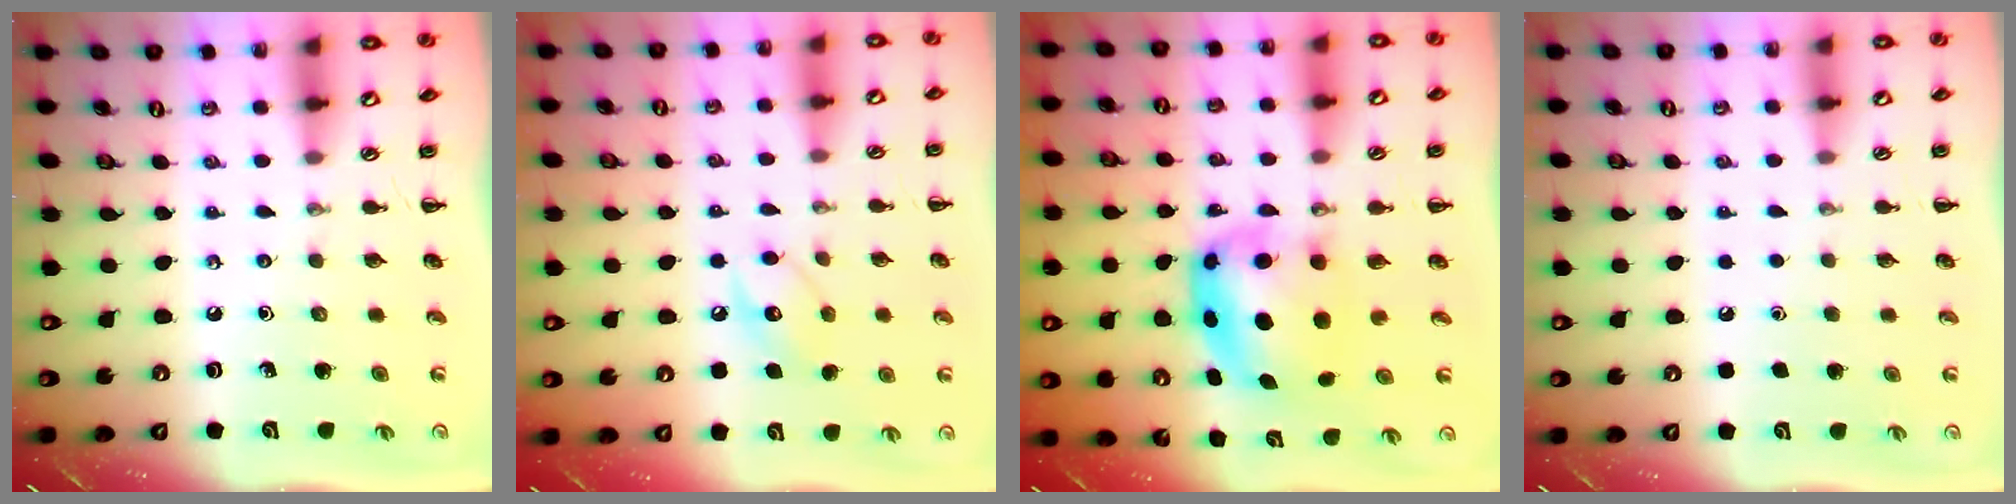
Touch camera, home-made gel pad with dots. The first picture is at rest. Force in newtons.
{"total": 8.9, "press": 8.9, "slide": 1.0}
{"total": 6.1, "press": 6.0, "slide": 1.4}
{"total": 1.7, "press": 1.7, "slide": 0.1}